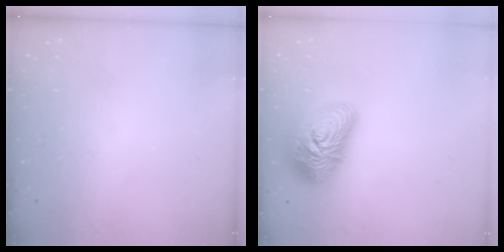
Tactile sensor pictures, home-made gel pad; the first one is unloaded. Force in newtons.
{"total": 17.7, "press": 17.7, "slide": 1.1}